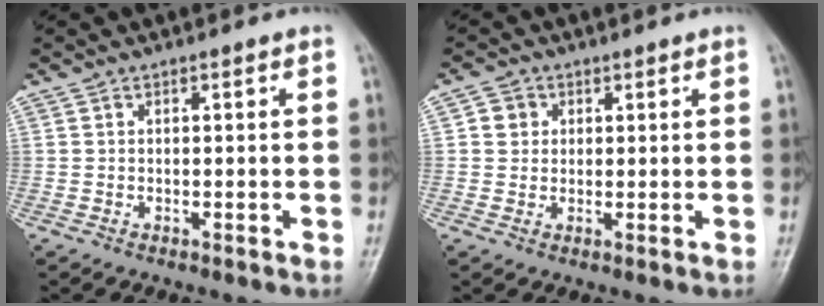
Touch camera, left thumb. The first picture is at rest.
{"total": 4.1, "force": [1.2, 3.8, 0.7], "torque": [0.017, 0.001, 0.013]}